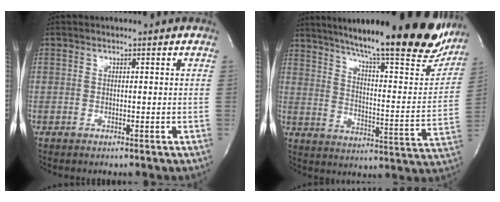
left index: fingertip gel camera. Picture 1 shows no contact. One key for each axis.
{"total": 28.5, "fx": 23.5, "fy": 3.7, "fz": 15.7, "tx": -0.238, "ty": -0.056, "tz": 0.308}